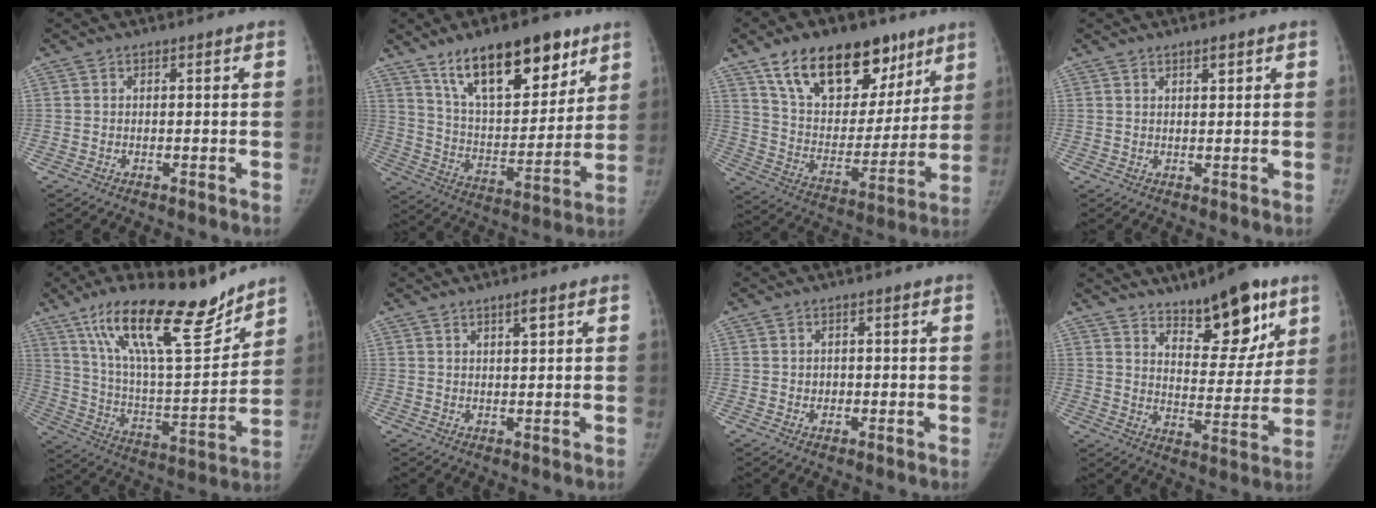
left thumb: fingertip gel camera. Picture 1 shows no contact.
{"total": 21.8, "force": [13.5, 9.4, 14.3], "torque": [-0.181, -0.055, 0.234]}
{"total": 24.3, "force": [14.7, 13.6, 13.7], "torque": [-0.175, -0.036, 0.252]}
{"total": 1.7, "force": [1.1, 0.5, 1.2], "torque": [-0.013, -0.007, 0.018]}
{"total": 24.3, "force": [17.1, 6.8, 15.8], "torque": [-0.230, -0.072, 0.298]}
{"total": 2.4, "force": [1.4, 0.5, 1.9], "torque": [-0.027, -0.008, 0.023]}
{"total": 1.5, "force": [-0.1, 1.4, 0.7], "torque": [-0.004, 0.003, 0.001]}
{"total": 15.7, "force": [10.4, 6.0, 10.1], "torque": [-0.098, -0.065, 0.165]}